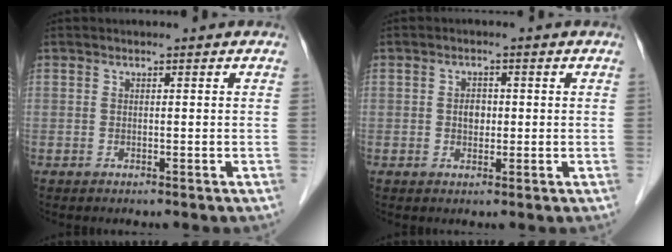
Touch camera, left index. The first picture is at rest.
{"total": 2.0, "force": [0.0, 1.5, 1.3], "torque": [-0.022, 0.004, 0.002]}